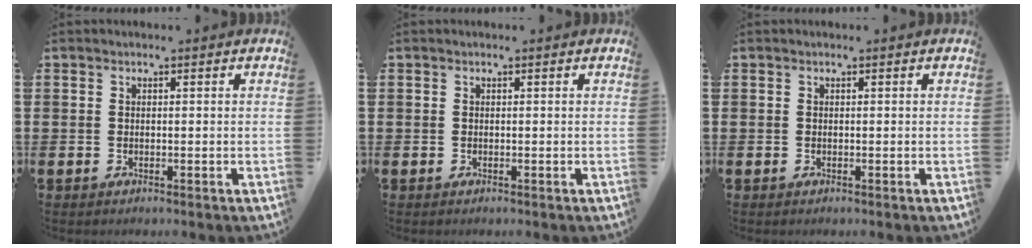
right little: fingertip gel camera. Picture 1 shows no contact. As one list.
[{"total": 0.0}, {"total": 0.0}]